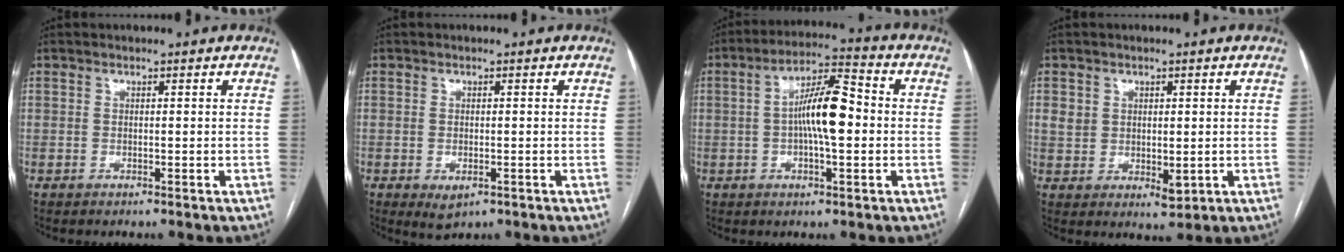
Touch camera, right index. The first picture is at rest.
{"total": 2.8, "force": [-1.1, 1.4, 2.1], "torque": [-0.035, -0.004, -0.007]}
{"total": 10.0, "force": [-0.2, 2.3, 9.7], "torque": [-0.177, 0.020, -0.009]}
{"total": 5.0, "force": [0.5, 3.8, 3.2], "torque": [-0.048, -0.002, 0.022]}